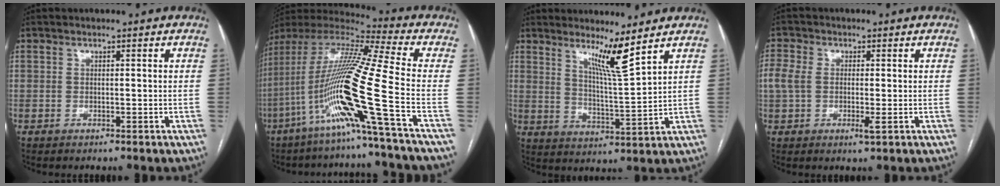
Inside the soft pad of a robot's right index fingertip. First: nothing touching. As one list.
[{"total": 20.5, "force": [-7.6, -1.9, 18.9], "torque": [-0.395, -0.018, -0.158]}, {"total": 7.0, "force": [5.1, -1.4, 4.6], "torque": [-0.083, -0.026, 0.094]}, {"total": 4.9, "force": [-0.3, 2.3, 4.3], "torque": [-0.104, 0.002, -0.006]}]